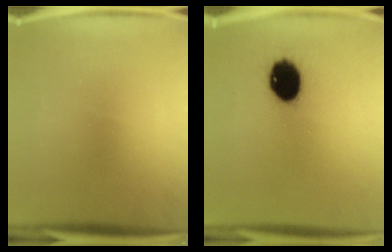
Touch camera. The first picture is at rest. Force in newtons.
{"total": 11.3}